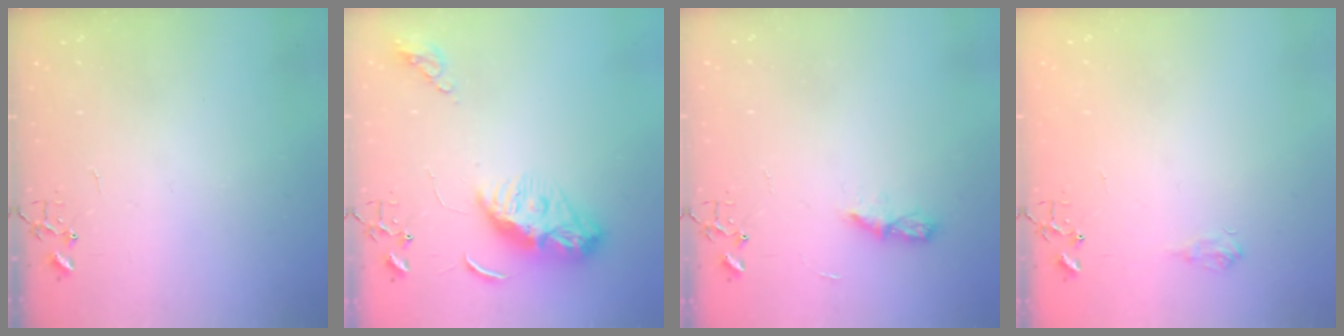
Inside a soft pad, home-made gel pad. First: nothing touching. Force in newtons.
{"total": 9.9, "press": 9.8, "slide": 1.1}
{"total": 5.1, "press": 5.0, "slide": 0.6}
{"total": 6.2, "press": 6.1, "slide": 0.8}